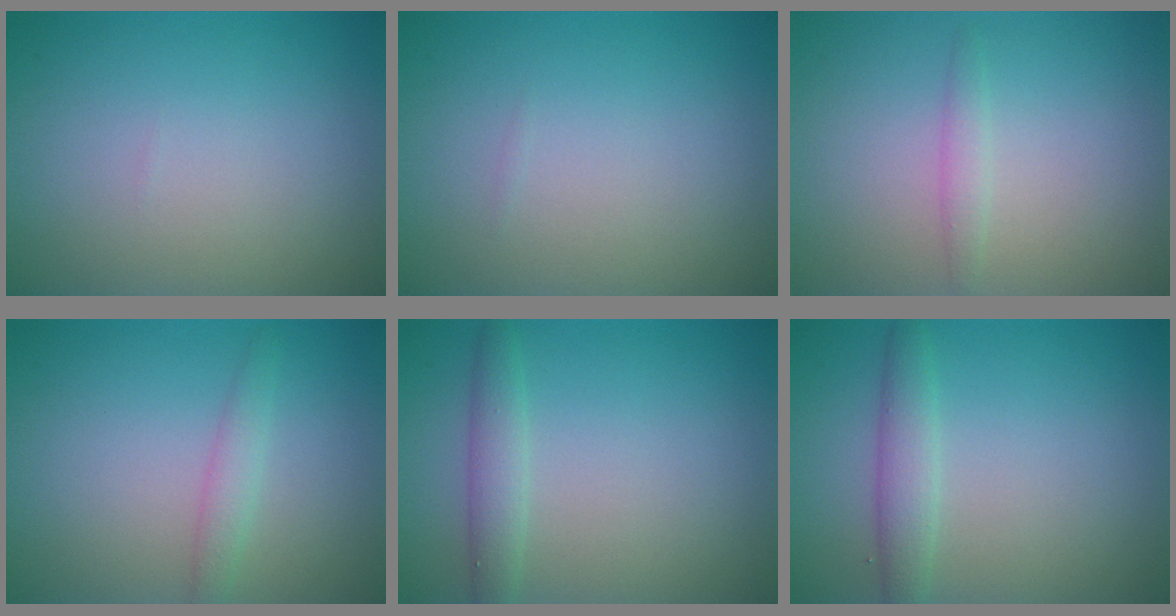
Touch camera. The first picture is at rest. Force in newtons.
{"total": 0.0}
{"total": 1.2, "press": 1.2, "slide": 0.1}
{"total": 1.5, "press": 1.5, "slide": 0.1}
{"total": 2.1, "press": 2.1, "slide": 0.1}
{"total": 2.4, "press": 2.4, "slide": 0.1}